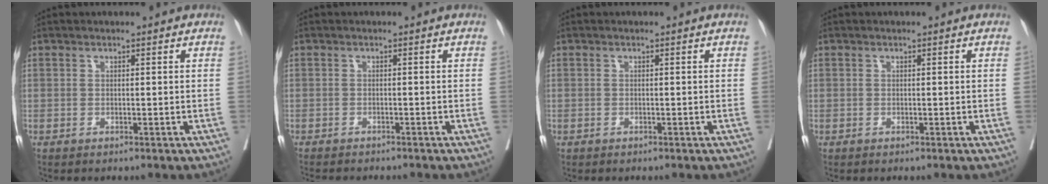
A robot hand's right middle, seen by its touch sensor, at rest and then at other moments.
{"total": 6.6, "force": [-5.9, 1.4, 2.6], "torque": [-0.032, -0.004, -0.079]}
{"total": 0.0}
{"total": 0.0}